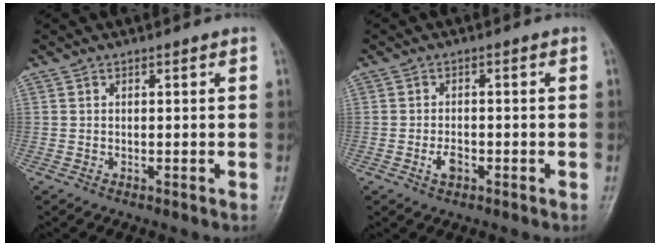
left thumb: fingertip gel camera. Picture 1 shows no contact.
{"total": 2.6, "force": [-1.2, 1.5, 1.7], "torque": [-0.029, 0.005, -0.021]}